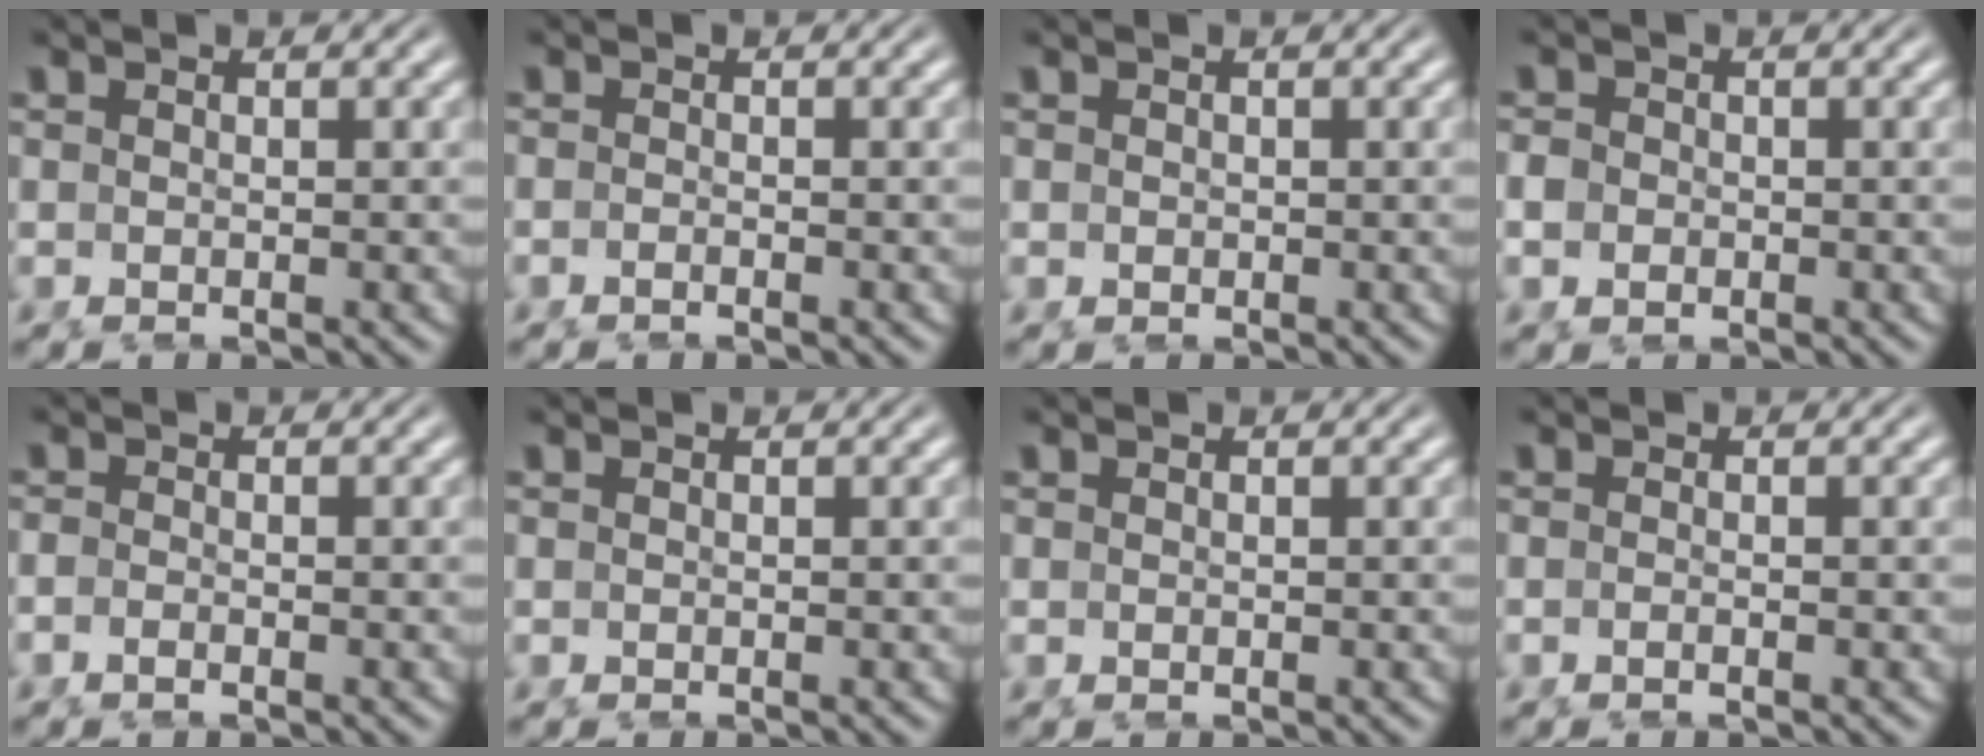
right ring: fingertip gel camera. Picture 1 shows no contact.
{"total": 1.0, "force": [-0.9, -0.3, 0.3], "torque": [-0.005, -0.003, -0.017]}
{"total": 0.0}
{"total": 1.4, "force": [-0.6, 1.1, 0.7], "torque": [-0.018, -0.013, -0.006]}
{"total": 1.2, "force": [-1.0, 0.2, 0.6], "torque": [-0.014, -0.007, -0.018]}
{"total": 0.0}
{"total": 0.0}
{"total": 0.8, "force": [-0.6, -0.2, 0.4], "torque": [-0.006, -0.002, -0.012]}